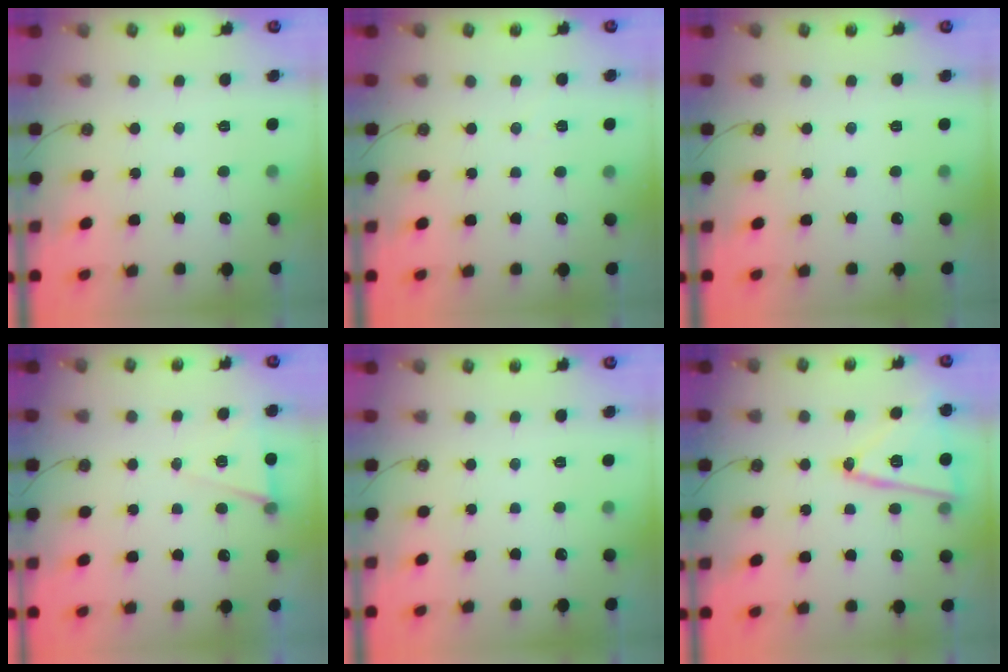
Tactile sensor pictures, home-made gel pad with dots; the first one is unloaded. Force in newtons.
{"total": 4.4, "press": 4.1, "slide": 1.6}
{"total": 0.0}
{"total": 7.1, "press": 5.2, "slide": 4.8}
{"total": 0.0}
{"total": 16.6, "press": 16.5, "slide": 1.7}